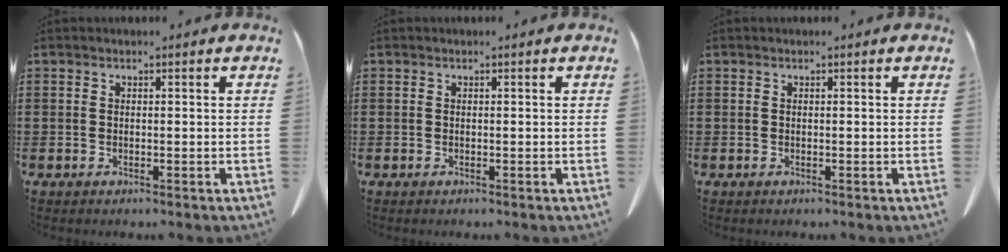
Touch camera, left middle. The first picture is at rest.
{"total": 0.0}
{"total": 0.0}